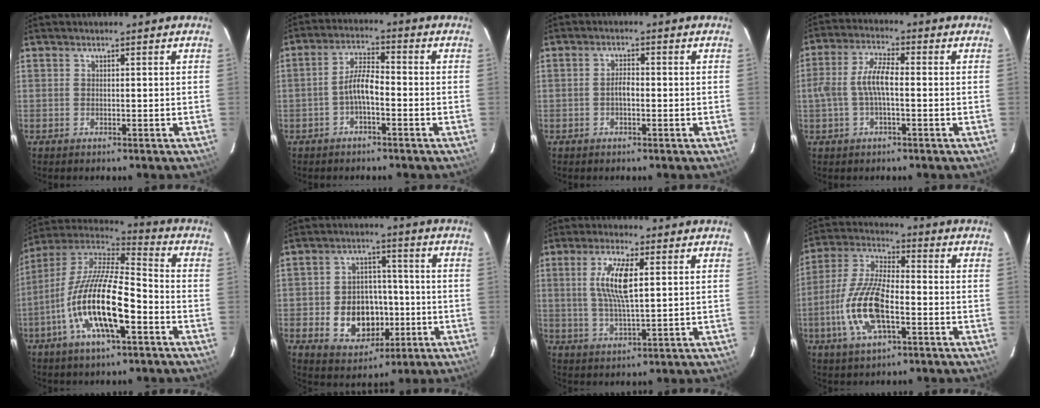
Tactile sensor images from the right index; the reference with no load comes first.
{"total": 4.7, "force": [-2.0, 1.3, 4.1], "torque": [-0.084, 0.014, -0.039]}
{"total": 2.0, "force": [-0.5, 0.8, 1.7], "torque": [-0.034, 0.007, -0.011]}
{"total": 6.9, "force": [-0.9, 2.2, 6.5], "torque": [-0.135, 0.013, -0.016]}
{"total": 19.4, "force": [-6.9, 5.6, 17.2], "torque": [-0.332, -0.019, -0.138]}
{"total": 12.0, "force": [-3.2, 9.3, 6.8], "torque": [-0.151, 0.015, -0.032]}
{"total": 8.6, "force": [2.0, 1.9, 8.2], "torque": [-0.161, 0.003, 0.039]}
{"total": 14.3, "force": [-4.3, 5.3, 12.5], "torque": [-0.268, -0.003, -0.085]}